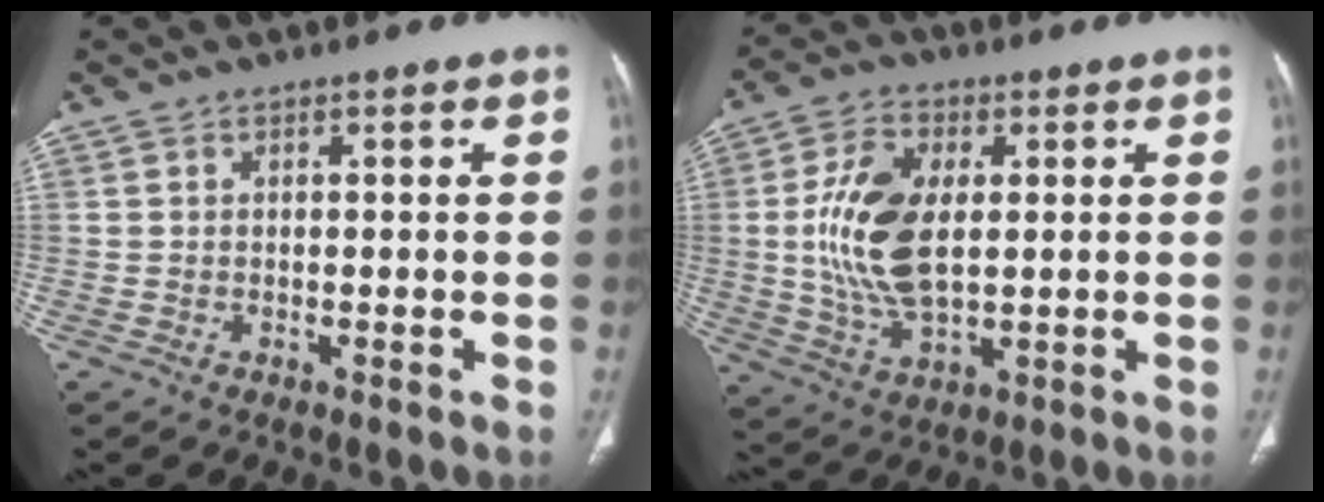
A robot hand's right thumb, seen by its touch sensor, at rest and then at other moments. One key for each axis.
{"total": 13.4, "fx": 1.2, "fy": 7.2, "fz": 11.3, "tx": -0.223, "ty": -0.003, "tz": 0.027}